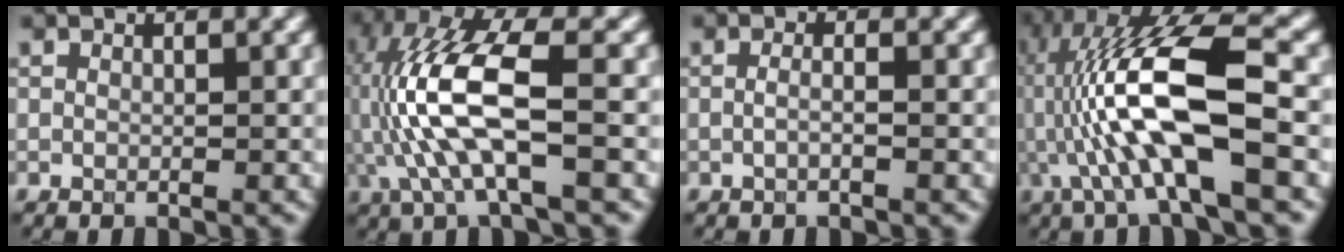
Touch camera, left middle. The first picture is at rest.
{"total": 9.6, "force": [-1.0, 3.1, 9.1], "torque": [-0.203, 0.016, -0.019]}
{"total": 1.1, "force": [-0.2, 0.3, 1.0], "torque": [-0.017, -0.008, -0.009]}
{"total": 11.5, "force": [-1.0, 3.0, 11.0], "torque": [-0.221, 0.018, -0.021]}